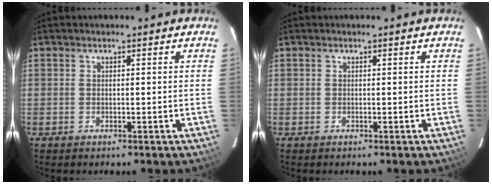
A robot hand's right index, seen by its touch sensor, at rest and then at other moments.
{"total": 0.0}